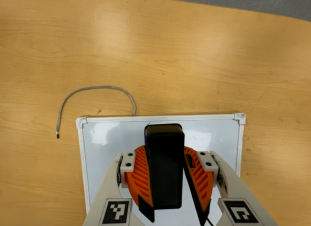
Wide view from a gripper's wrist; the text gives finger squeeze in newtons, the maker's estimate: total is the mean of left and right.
{"total": 8.9, "left": 9.1, "right": 8.7}